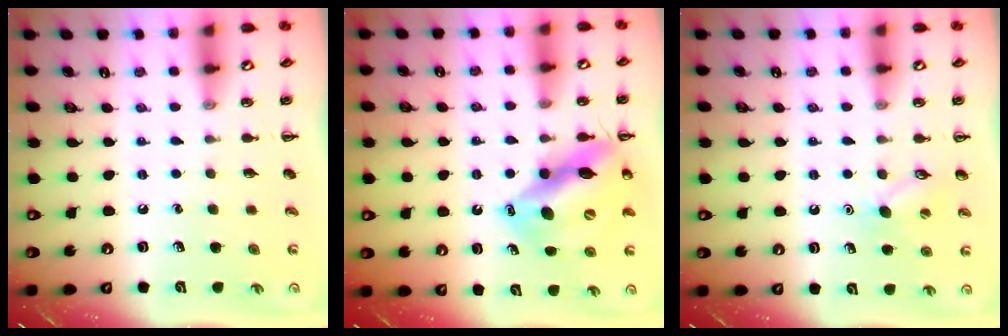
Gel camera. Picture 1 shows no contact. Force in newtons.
{"total": 14.3, "press": 13.8, "slide": 3.7}
{"total": 8.0, "press": 7.9, "slide": 1.6}